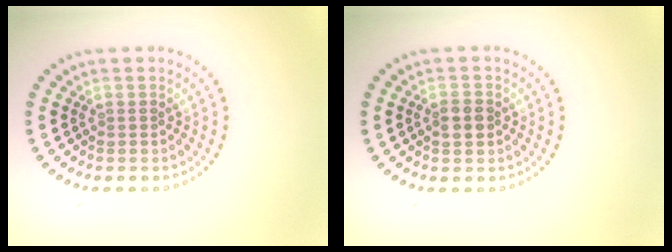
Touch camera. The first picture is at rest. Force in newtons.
{"total": 1.8, "press": 1.7, "slide": 0.3}